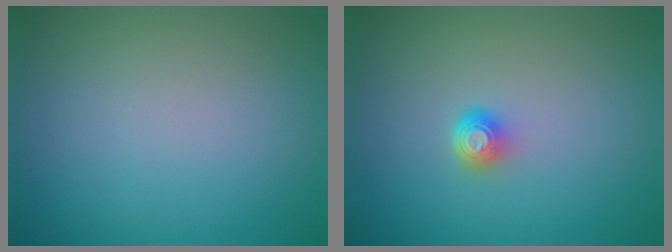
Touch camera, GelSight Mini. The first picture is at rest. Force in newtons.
{"total": 1.7, "press": 1.2, "slide": 1.2}